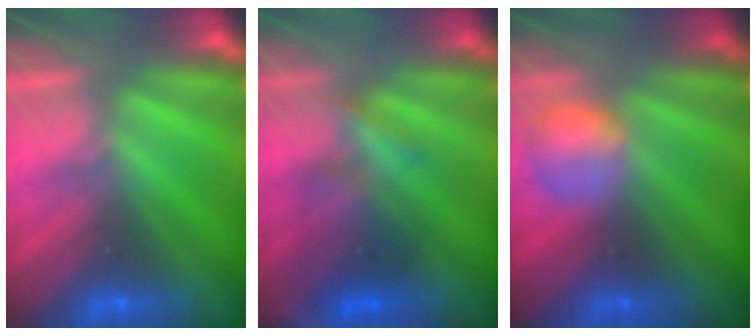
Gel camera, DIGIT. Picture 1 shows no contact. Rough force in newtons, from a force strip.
{"total": 3.1}
{"total": 2.4}